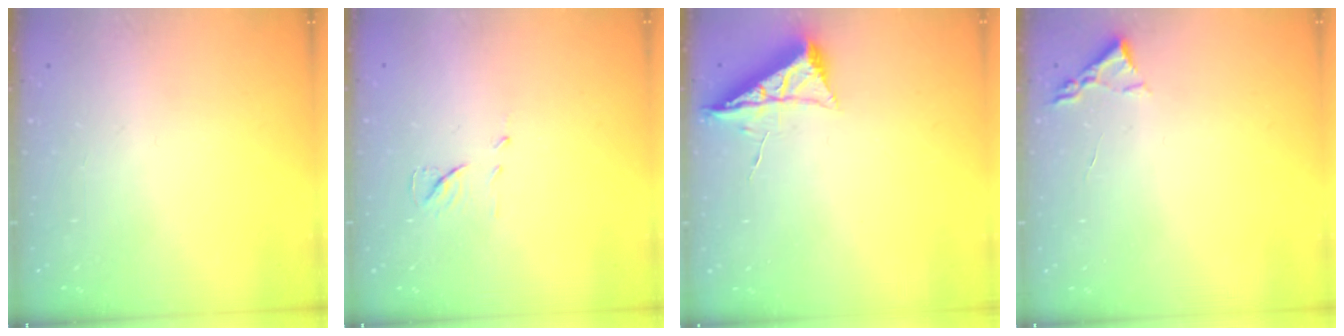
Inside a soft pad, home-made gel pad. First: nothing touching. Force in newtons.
{"total": 7.0, "press": 7.0, "slide": 0.3}
{"total": 6.5, "press": 6.5, "slide": 0.8}
{"total": 2.2, "press": 2.2, "slide": 0.3}